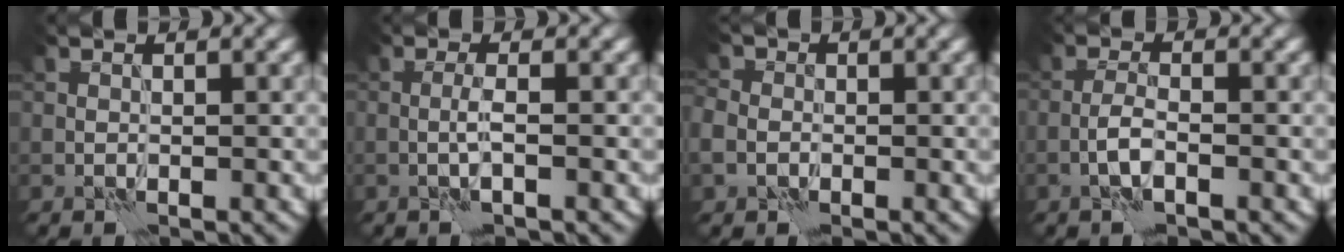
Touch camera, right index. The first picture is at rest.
{"total": 1.3, "force": [-0.3, -0.1, 1.2], "torque": [-0.027, 0.004, -0.009]}
{"total": 2.4, "force": [-0.6, 2.1, 1.0], "torque": [-0.014, 0.000, -0.015]}
{"total": 1.8, "force": [-0.8, 0.4, 1.6], "torque": [-0.034, 0.006, -0.022]}